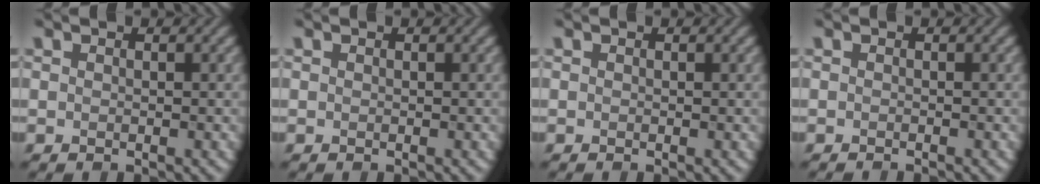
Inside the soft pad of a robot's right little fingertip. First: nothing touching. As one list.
[{"total": 0.0}, {"total": 0.0}, {"total": 0.7, "force": [-0.6, 0.1, 0.4], "torque": [-0.001, -0.003, -0.012]}]